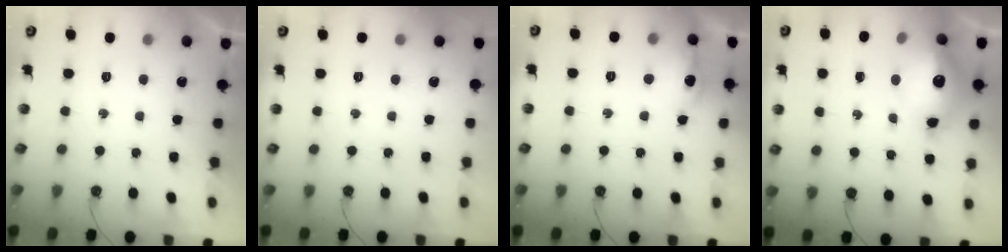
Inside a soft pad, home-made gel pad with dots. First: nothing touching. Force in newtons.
{"total": 0.0}
{"total": 9.6, "press": 9.6, "slide": 0.9}
{"total": 16.9, "press": 16.8, "slide": 1.4}